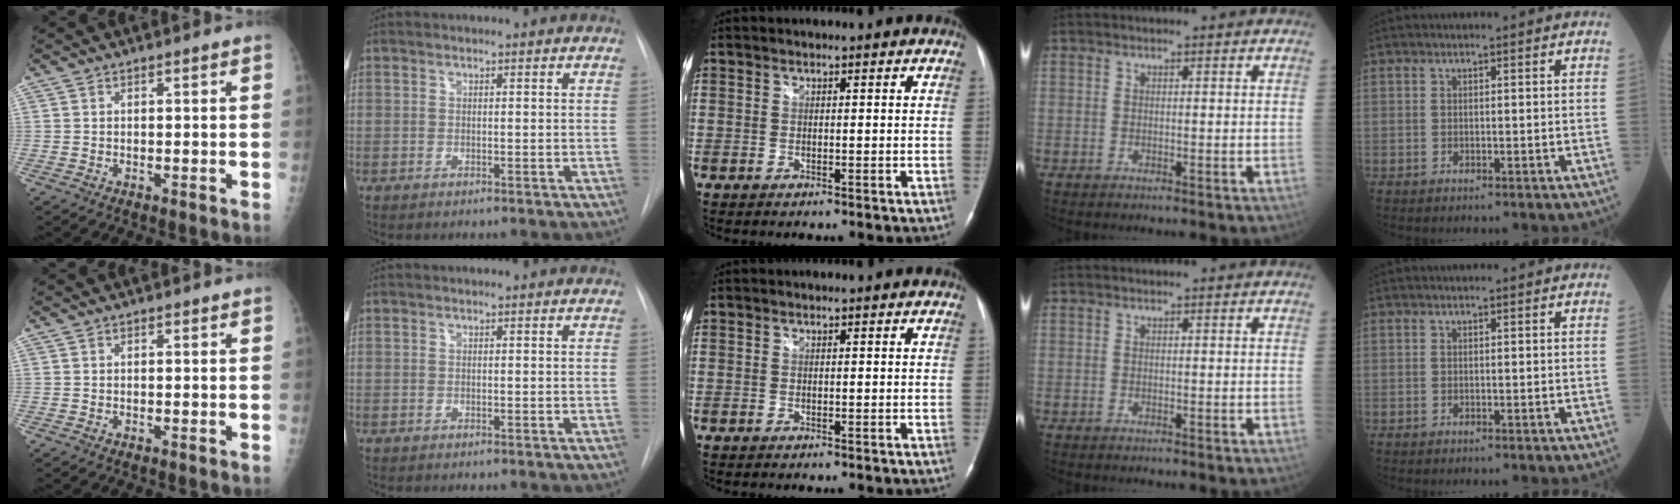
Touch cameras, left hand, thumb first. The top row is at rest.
{}